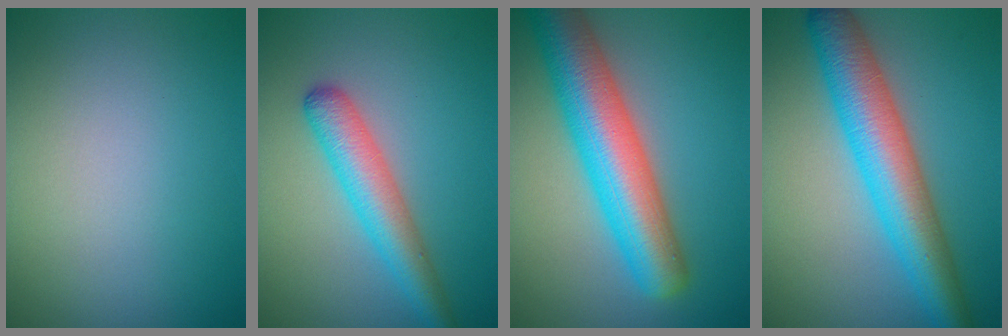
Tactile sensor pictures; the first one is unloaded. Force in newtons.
{"total": 4.4, "press": 4.4, "slide": 0.1}
{"total": 9.0, "press": 9.0, "slide": 0.4}
{"total": 7.8, "press": 7.8, "slide": 0.1}